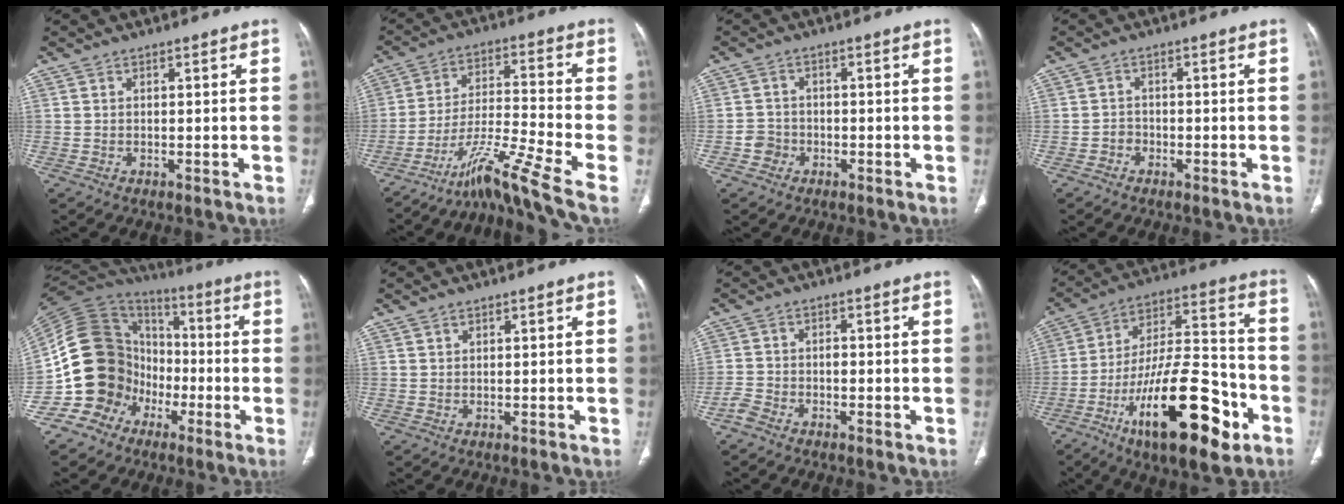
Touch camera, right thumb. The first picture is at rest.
{"total": 11.8, "force": [-8.4, -1.1, 8.2], "torque": [-0.174, 0.063, -0.149]}
{"total": 3.0, "force": [-1.3, 2.7, 0.5], "torque": [0.006, 0.016, -0.029]}
{"total": 1.8, "force": [-1.0, 1.5, 0.2], "torque": [0.002, 0.010, -0.023]}
{"total": 17.9, "force": [-5.9, 15.4, 7.1], "torque": [-0.107, 0.075, -0.107]}
{"total": 0.7, "force": [0.6, 0.4, 0.2], "torque": [-0.003, -0.003, 0.010]}
{"total": 3.0, "force": [-1.9, 1.7, 1.6], "torque": [-0.030, 0.017, -0.037]}
{"total": 25.4, "force": [-11.1, 9.4, 20.8], "torque": [-0.328, 0.058, -0.174]}